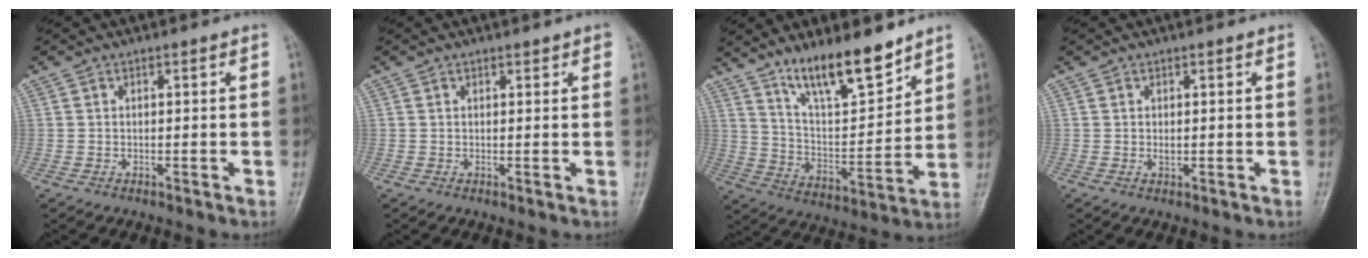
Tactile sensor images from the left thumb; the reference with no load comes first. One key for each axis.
{"total": 1.1, "fx": 0.8, "fy": 0.5, "fz": 0.5, "tx": 0.001, "ty": -0.003, "tz": 0.007}
{"total": 14.4, "fx": 10.8, "fy": 3.9, "fz": 8.6, "tx": -0.118, "ty": -0.075, "tz": 0.199}
{"total": 1.1, "fx": 0.3, "fy": 0.6, "fz": 0.9, "tx": -0.012, "ty": -0.002, "tz": 0.007}